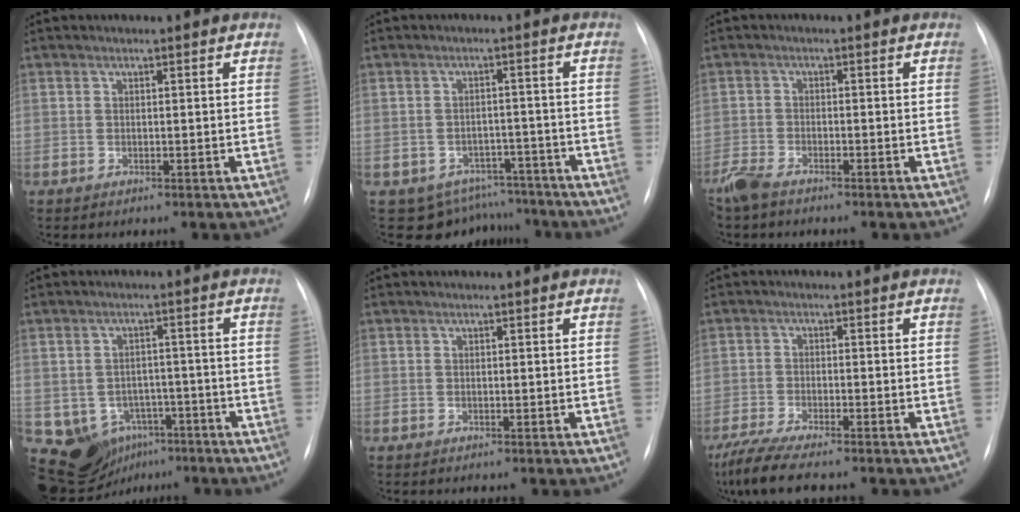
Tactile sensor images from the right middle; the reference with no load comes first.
{"total": 8.3, "force": [-6.9, 4.5, -0.4], "torque": [0.021, 0.029, -0.082]}
{"total": 3.7, "force": [-3.1, 0.9, 1.7], "torque": [-0.037, -0.008, -0.062]}
{"total": 9.8, "force": [-5.1, 7.9, 2.8], "torque": [-0.050, 0.022, -0.063]}
{"total": 0.0}
{"total": 7.1, "force": [-5.8, 0.5, 4.1], "torque": [-0.079, -0.022, -0.102]}